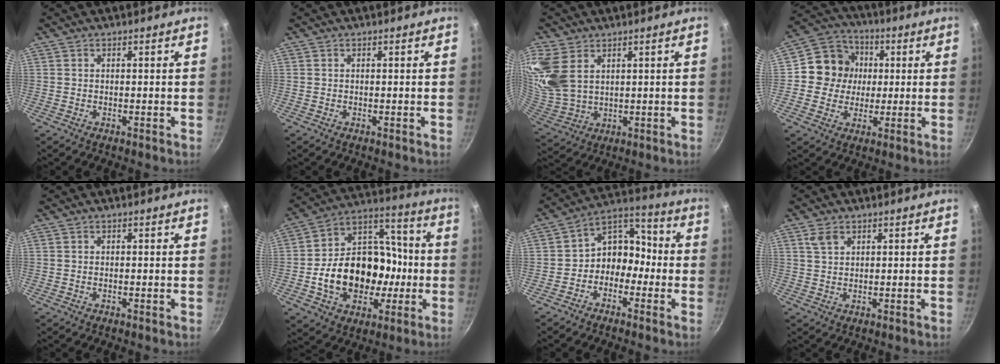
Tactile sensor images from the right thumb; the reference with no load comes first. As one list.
[{"total": 0.0}, {"total": 14.0, "force": [6.0, 9.4, 8.5], "torque": [-0.188, -0.012, 0.135]}, {"total": 10.8, "force": [1.0, 10.2, 3.5], "torque": [-0.022, 0.018, -0.001]}, {"total": 0.0}, {"total": 21.9, "force": [-3.9, 16.5, 13.9], "torque": [-0.193, 0.059, -0.057]}, {"total": 9.4, "force": [-2.6, 7.5, 5.1], "torque": [-0.031, 0.062, -0.063]}, {"total": 2.8, "force": [1.5, 1.8, 1.6], "torque": [-0.022, -0.003, 0.030]}]